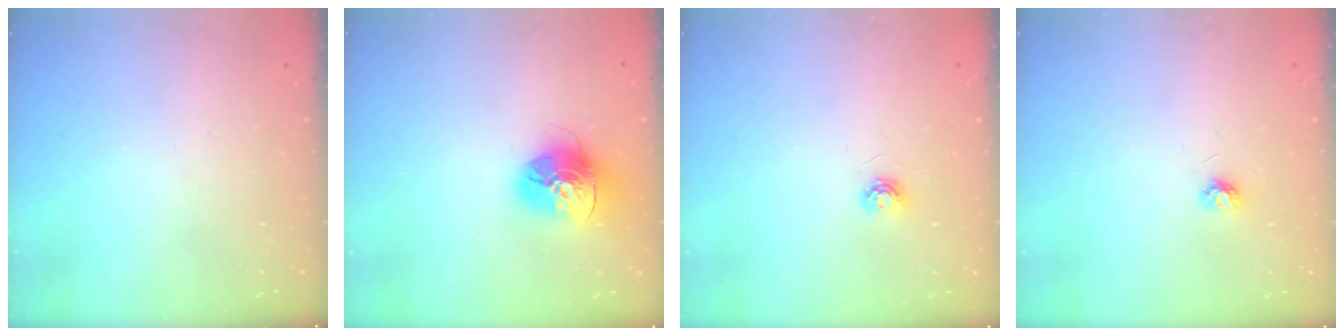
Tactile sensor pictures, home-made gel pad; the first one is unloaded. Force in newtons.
{"total": 16.4, "press": 16.3, "slide": 1.8}
{"total": 4.5, "press": 4.5, "slide": 0.5}
{"total": 3.5, "press": 3.4, "slide": 0.3}